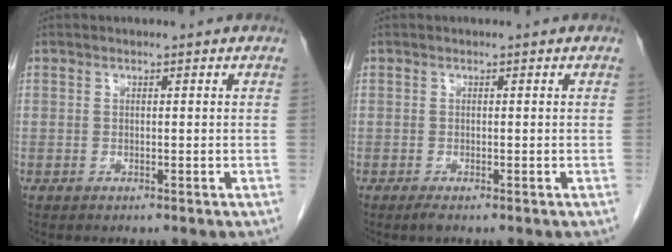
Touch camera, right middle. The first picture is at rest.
{"total": 1.0, "force": [-0.7, 0.0, 0.7], "torque": [-0.016, -0.004, -0.012]}